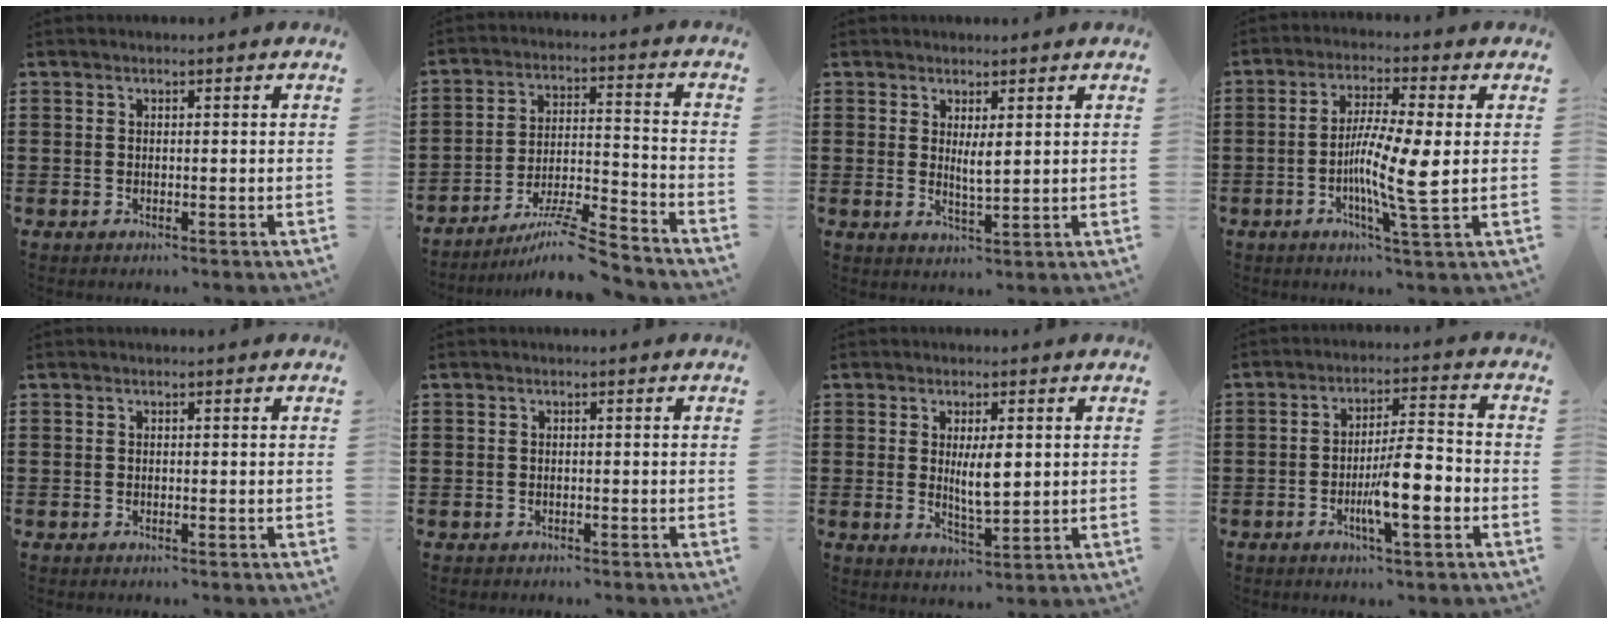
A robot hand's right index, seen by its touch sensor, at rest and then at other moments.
{"total": 8.8, "force": [-7.6, 0.2, 4.4], "torque": [-0.074, 0.005, -0.146]}
{"total": 2.7, "force": [1.0, 0.7, 2.4], "torque": [-0.051, 0.002, 0.018]}
{"total": 9.2, "force": [-1.1, 0.5, 9.2], "torque": [-0.165, -0.009, -0.021]}
{"total": 0.0}
{"total": 0.8, "force": [-0.5, 0.6, 0.0], "torque": [-0.002, 0.002, -0.012]}
{"total": 5.2, "force": [0.7, 1.7, 4.8], "torque": [-0.076, -0.002, 0.008]}
{"total": 8.4, "force": [-2.6, 1.7, 7.7], "torque": [-0.139, 0.000, -0.046]}